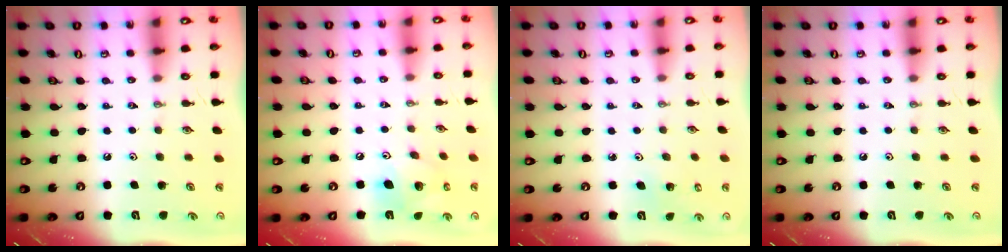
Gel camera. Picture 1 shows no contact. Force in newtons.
{"total": 14.4, "press": 14.2, "slide": 2.4}
{"total": 2.3, "press": 2.3, "slide": 0.3}
{"total": 0.0}